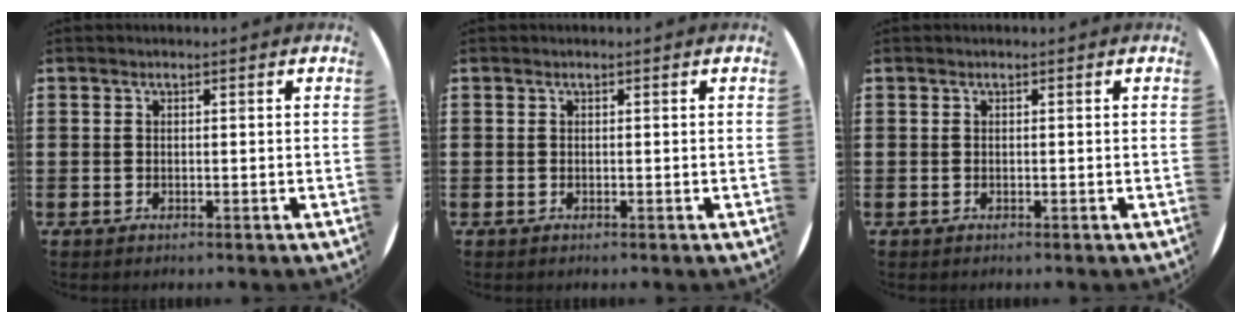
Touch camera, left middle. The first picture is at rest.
{"total": 0.0}
{"total": 0.0}